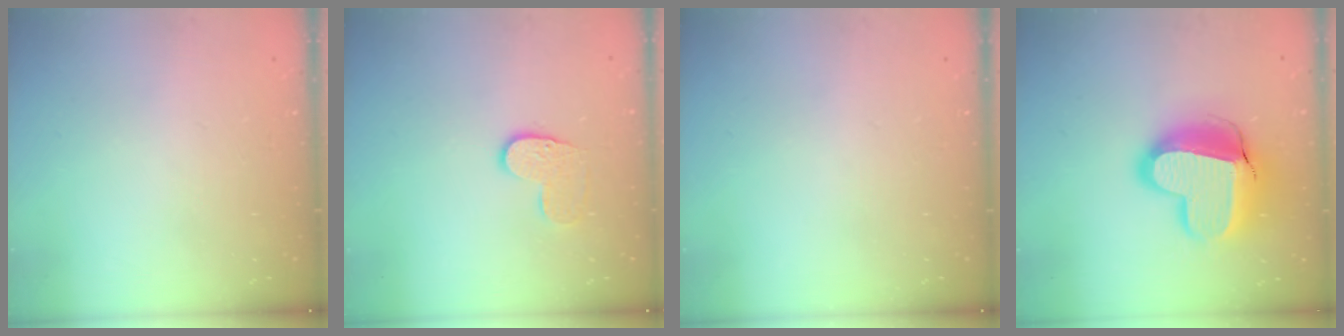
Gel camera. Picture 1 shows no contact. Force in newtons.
{"total": 6.4, "press": 6.4, "slide": 0.4}
{"total": 0.0}
{"total": 19.2, "press": 19.2, "slide": 1.5}